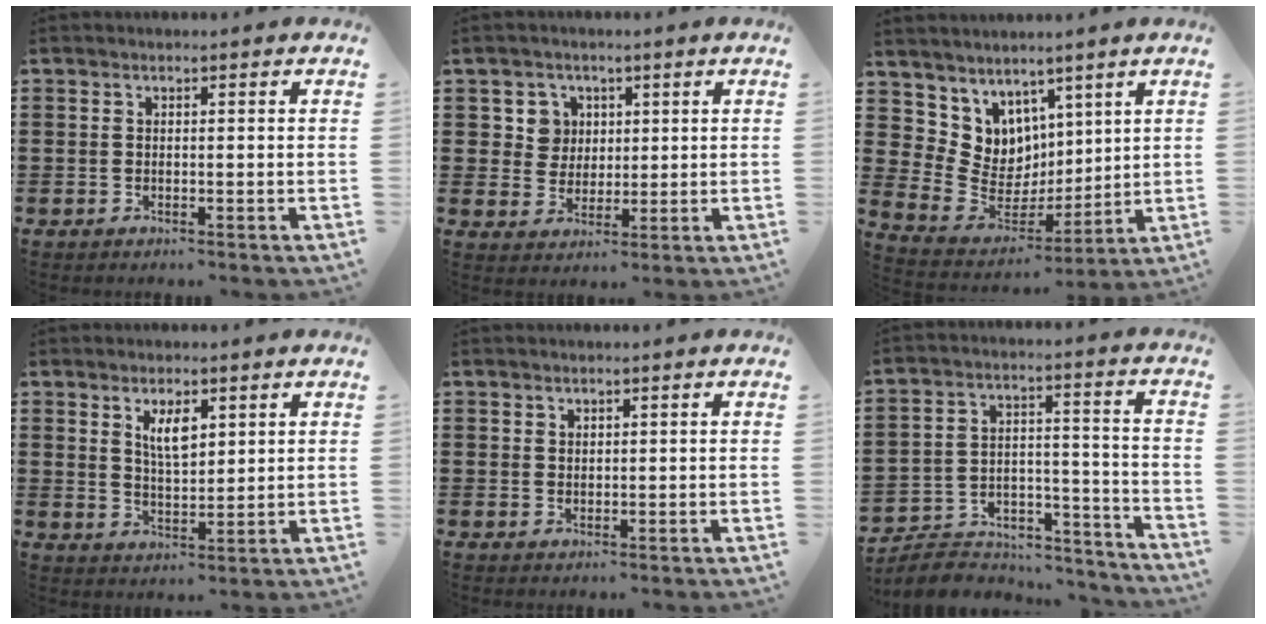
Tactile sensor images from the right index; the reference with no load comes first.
{"total": 4.7, "force": [1.7, 4.3, 0.9], "torque": [-0.041, 0.016, 0.030]}
{"total": 7.4, "force": [4.6, 5.8, -0.2], "torque": [-0.053, -0.057, 0.091]}
{"total": 4.6, "force": [2.3, 1.7, 3.6], "torque": [-0.068, 0.002, 0.038]}
{"total": 1.2, "force": [1.0, 0.6, 0.2], "torque": [-0.004, 0.002, 0.019]}
{"total": 6.6, "force": [-6.1, 2.1, 1.5], "torque": [-0.033, 0.012, -0.120]}